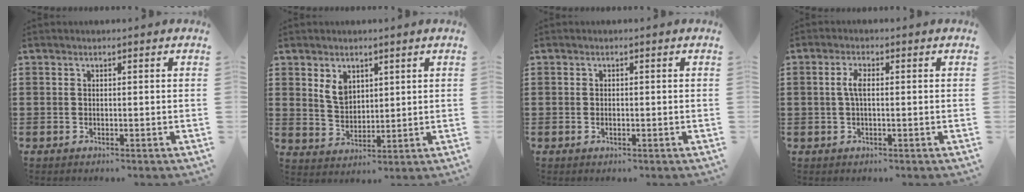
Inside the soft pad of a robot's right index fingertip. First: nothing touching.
{"total": 4.4, "force": [2.2, 3.1, 2.2], "torque": [-0.047, 0.007, 0.040]}
{"total": 0.7, "force": [-0.1, 0.1, 0.7], "torque": [-0.015, -0.006, -0.001]}
{"total": 2.9, "force": [0.1, 1.0, 2.7], "torque": [-0.060, 0.001, -0.003]}